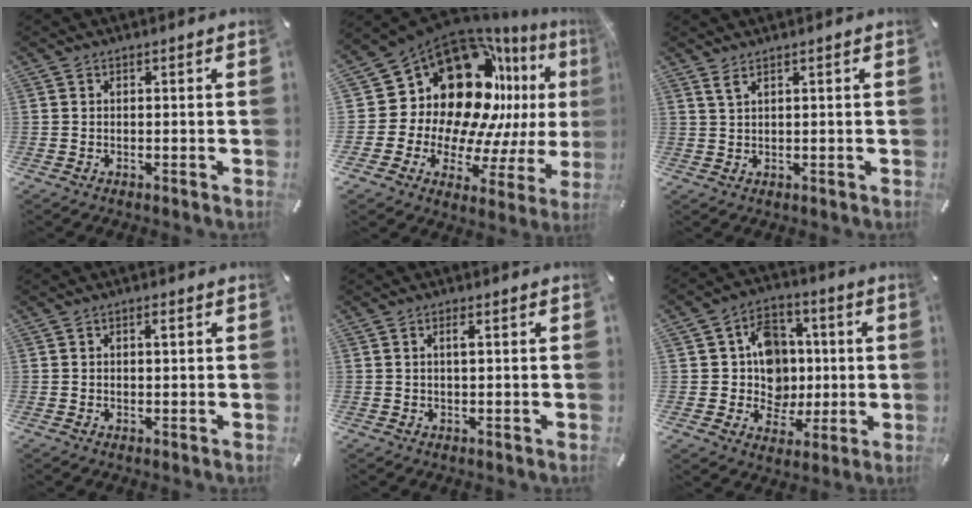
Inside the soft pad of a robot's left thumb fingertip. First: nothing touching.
{"total": 24.1, "force": [10.4, 16.6, 14.2], "torque": [-0.236, -0.114, 0.205]}
{"total": 2.0, "force": [1.2, 0.3, 1.6], "torque": [-0.033, 0.000, 0.021]}
{"total": 1.5, "force": [0.4, 1.0, 1.1], "torque": [-0.015, 0.004, 0.004]}
{"total": 1.8, "force": [0.5, 0.6, 1.6], "torque": [-0.033, 0.003, 0.007]}
{"total": 12.1, "force": [0.5, 11.4, 4.0], "torque": [-0.056, 0.004, 0.021]}